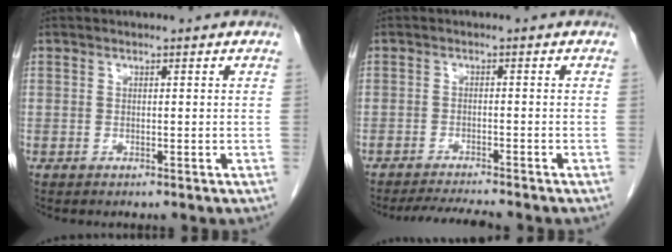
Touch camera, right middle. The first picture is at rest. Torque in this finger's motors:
{"motor_torque": [0.49, -0.34, 0.08, 0.06]}